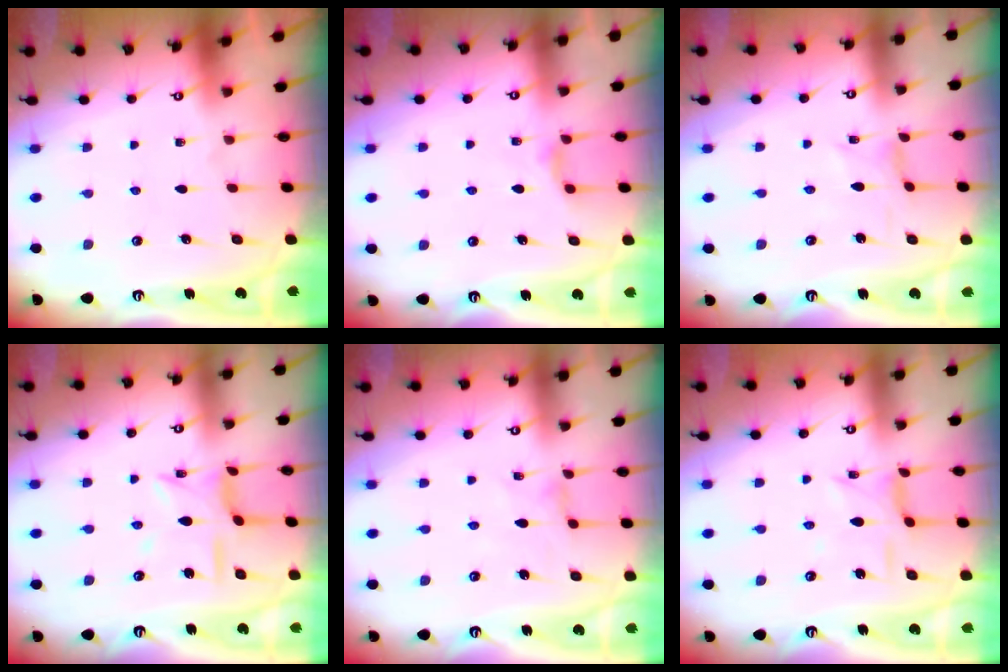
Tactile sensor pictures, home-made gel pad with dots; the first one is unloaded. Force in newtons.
{"total": 3.5, "press": 3.4, "slide": 0.5}
{"total": 0.0}
{"total": 7.5, "press": 7.5, "slide": 0.7}
{"total": 0.9, "press": 0.9, "slide": 0.3}
{"total": 4.9, "press": 4.9, "slide": 0.3}